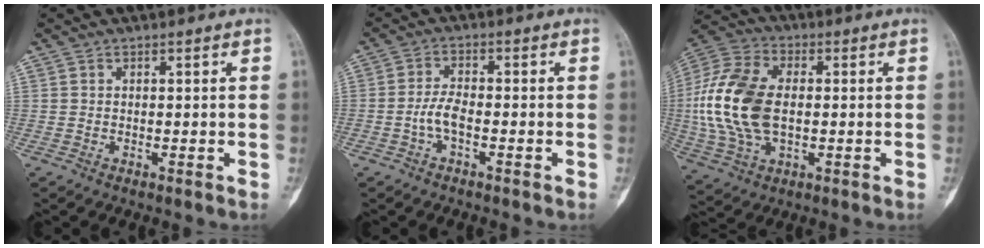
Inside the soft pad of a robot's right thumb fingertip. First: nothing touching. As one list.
[{"total": 3.6, "force": [-1.3, 1.5, 3.0], "torque": [-0.062, 0.016, -0.030]}, {"total": 18.1, "force": [0.0, 11.0, 14.3], "torque": [-0.305, 0.011, 0.001]}]